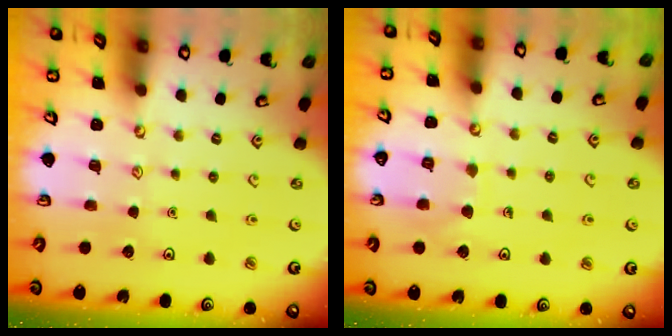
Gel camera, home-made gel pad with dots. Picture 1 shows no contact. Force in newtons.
{"total": 7.3, "press": 7.3, "slide": 0.7}